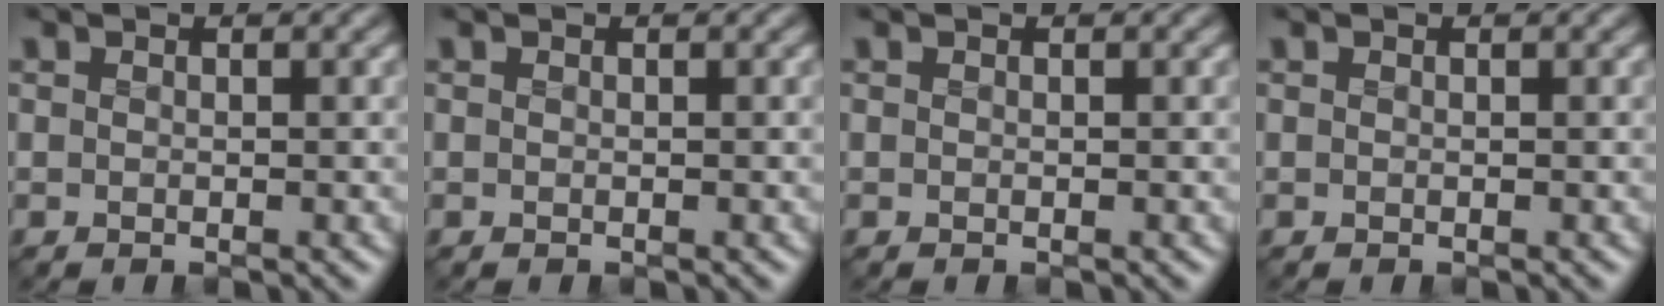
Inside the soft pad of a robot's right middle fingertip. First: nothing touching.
{"total": 0.0}
{"total": 0.0}
{"total": 0.0}